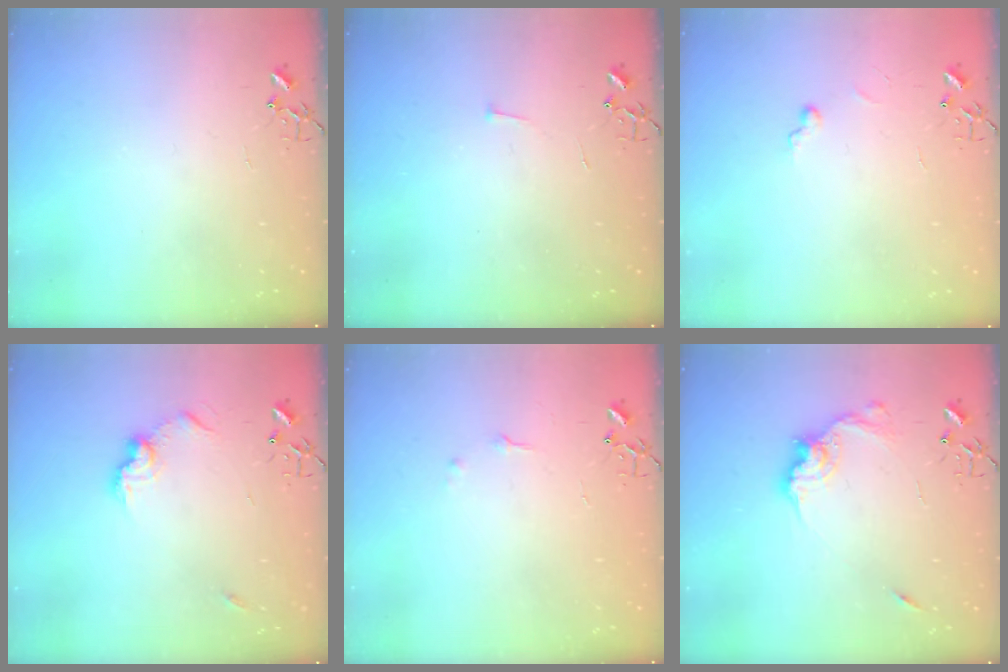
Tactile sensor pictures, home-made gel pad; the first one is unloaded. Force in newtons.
{"total": 3.0, "press": 2.9, "slide": 0.3}
{"total": 5.2, "press": 5.2, "slide": 0.5}
{"total": 9.4, "press": 9.4, "slide": 0.5}
{"total": 4.8, "press": 4.8, "slide": 0.7}
{"total": 13.1, "press": 13.1, "slide": 1.0}